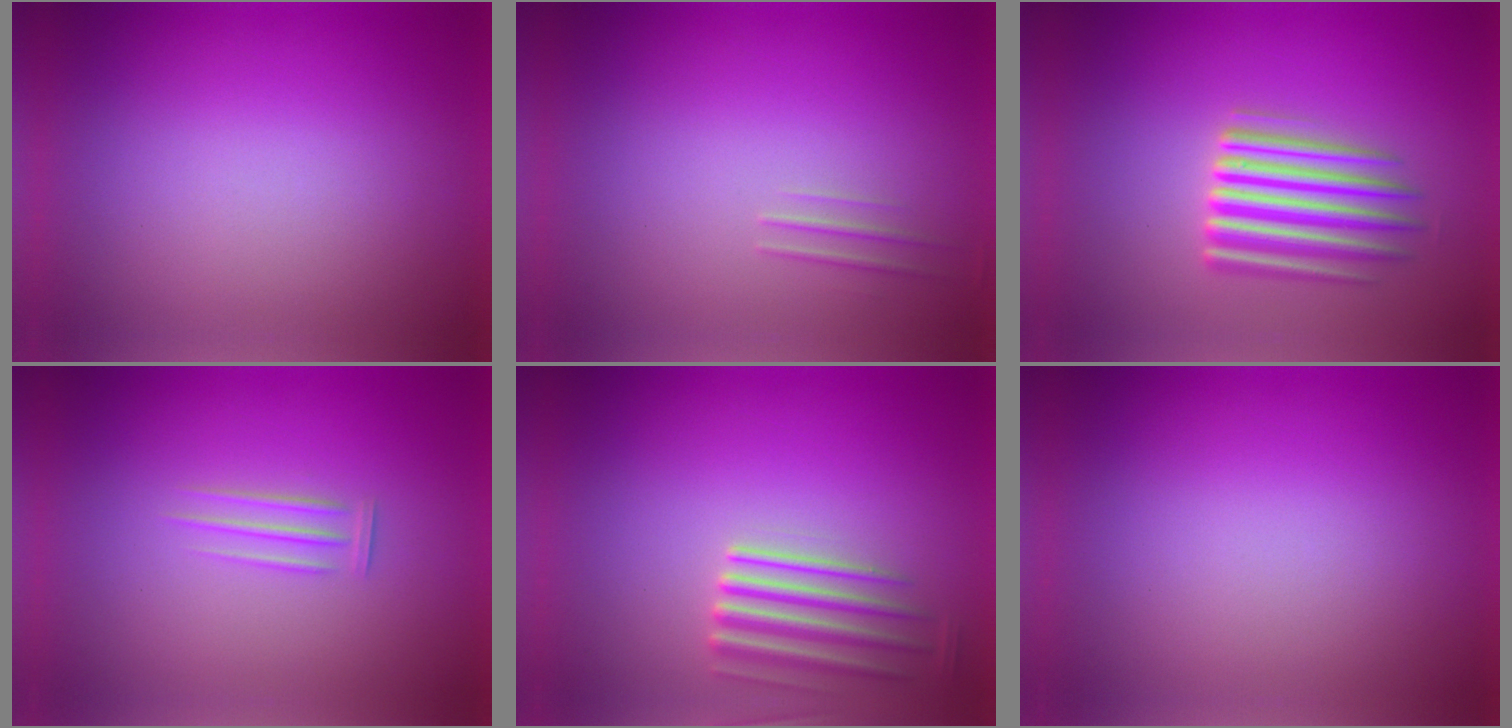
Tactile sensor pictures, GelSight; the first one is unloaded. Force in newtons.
{"total": 1.7}
{"total": 5.7}
{"total": 1.3}
{"total": 4.3}
{"total": 0.0}